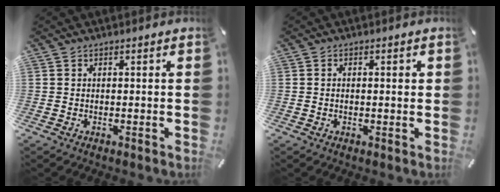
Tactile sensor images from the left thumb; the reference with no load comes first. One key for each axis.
{"total": 1.5, "fx": 0.0, "fy": 0.7, "fz": 1.3, "tx": -0.026, "ty": 0.002, "tz": -0.001}